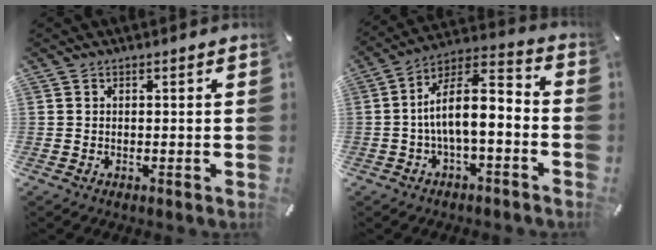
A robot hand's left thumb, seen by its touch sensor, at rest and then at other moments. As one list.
[{"total": 11.9, "force": [-1.7, 4.9, 10.7], "torque": [-0.201, -0.003, -0.034]}]